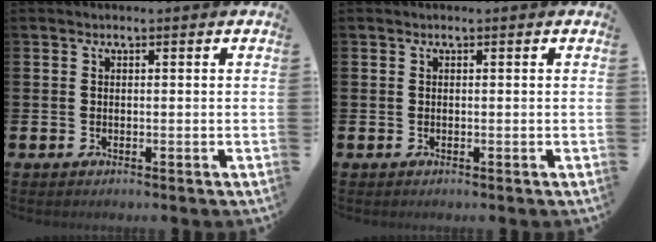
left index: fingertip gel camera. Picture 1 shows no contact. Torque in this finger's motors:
{"motor_torque": [0.00, 0.00, 0.00, 0.00]}